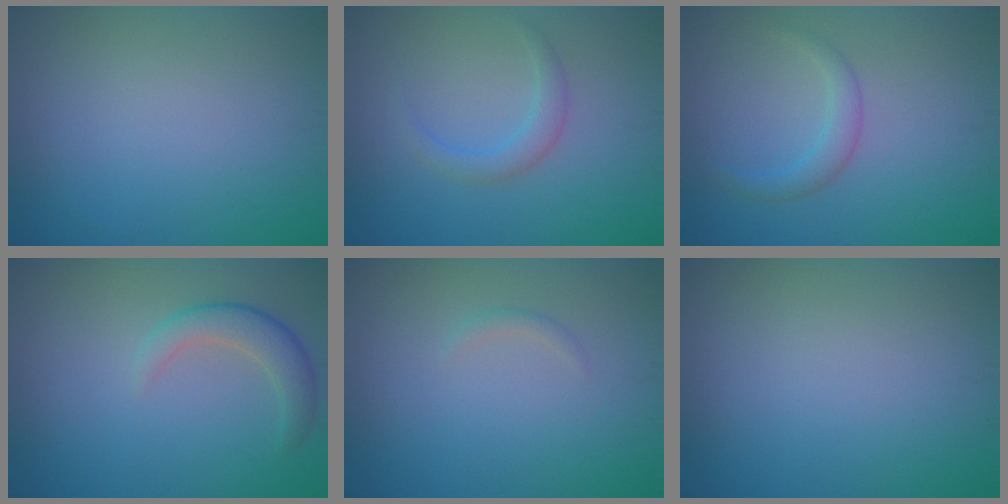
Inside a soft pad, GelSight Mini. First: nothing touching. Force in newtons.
{"total": 1.8, "press": 1.8, "slide": 0.2}
{"total": 1.8, "press": 1.8, "slide": 0.1}
{"total": 3.0, "press": 3.0, "slide": 0.4}
{"total": 0.7, "press": 0.7, "slide": 0.0}
{"total": 0.0}